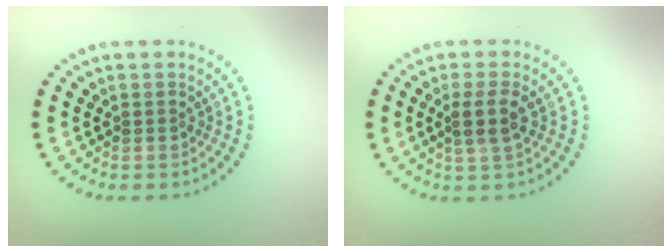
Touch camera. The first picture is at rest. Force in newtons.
{"total": 2.2, "press": 1.8, "slide": 1.2}